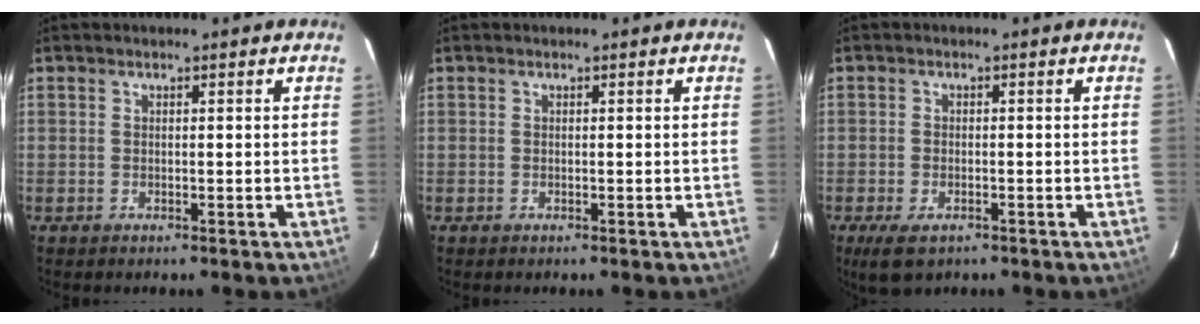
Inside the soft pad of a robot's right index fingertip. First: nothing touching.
{"total": 0.0}
{"total": 5.0, "force": [-3.0, 2.5, 3.0], "torque": [-0.073, -0.016, -0.052]}